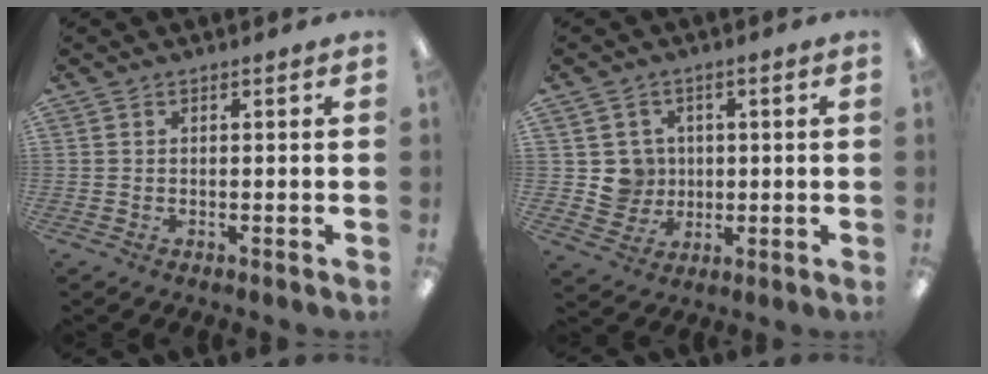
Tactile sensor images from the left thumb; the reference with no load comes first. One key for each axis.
{"total": 6.2, "fx": 1.0, "fy": 6.1, "fz": 0.2, "tx": -0.004, "ty": 0.001, "tz": 0.023}